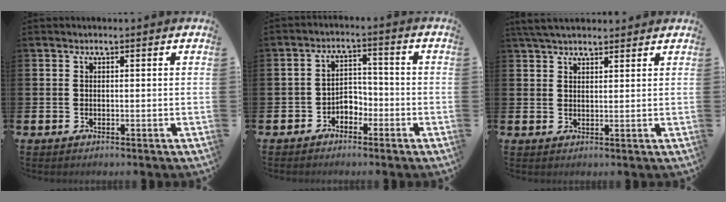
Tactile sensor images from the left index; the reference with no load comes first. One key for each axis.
{"total": 2.9, "fx": -2.2, "fy": 1.7, "fz": 0.6, "tx": -0.024, "ty": 0.006, "tz": -0.050}
{"total": 4.0, "fx": 3.6, "fy": 1.0, "fz": 1.3, "tx": -0.031, "ty": -0.006, "tz": 0.067}